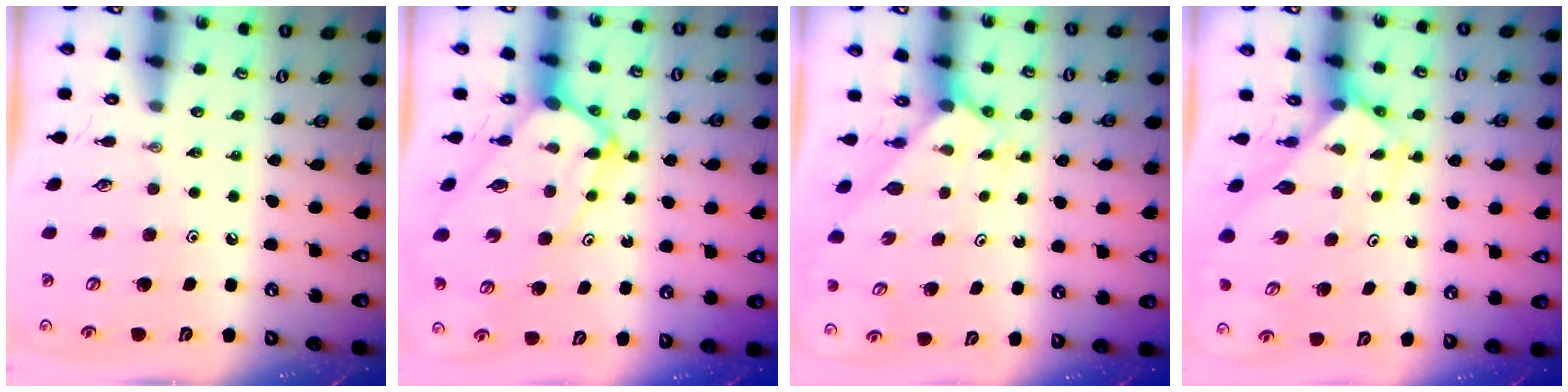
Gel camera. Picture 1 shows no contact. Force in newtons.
{"total": 8.8, "press": 8.8, "slide": 1.0}
{"total": 1.8, "press": 1.8, "slide": 0.2}
{"total": 2.9, "press": 2.9, "slide": 0.2}